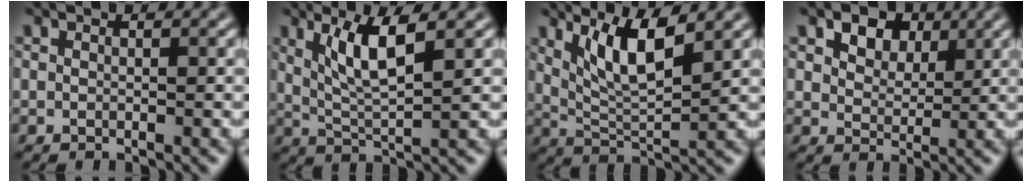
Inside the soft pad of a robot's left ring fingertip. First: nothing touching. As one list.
[{"total": 4.8, "force": [1.9, 1.1, 4.3], "torque": [-0.087, -0.006, 0.040]}, {"total": 5.5, "force": [2.7, 1.4, 4.5], "torque": [-0.087, -0.008, 0.054]}, {"total": 5.0, "force": [2.9, 3.1, 2.7], "torque": [-0.051, 0.000, 0.039]}]